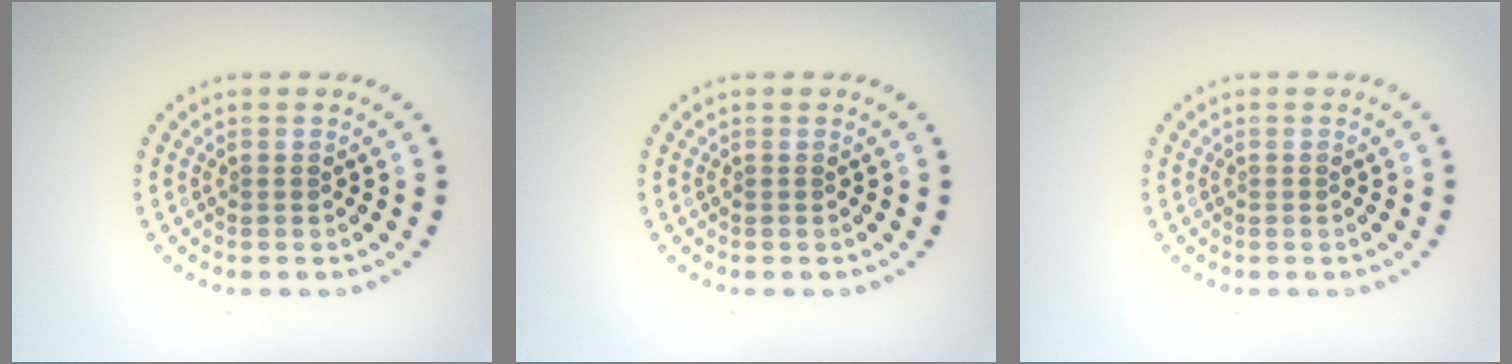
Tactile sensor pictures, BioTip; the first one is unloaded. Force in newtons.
{"total": 0.0}
{"total": 0.0}